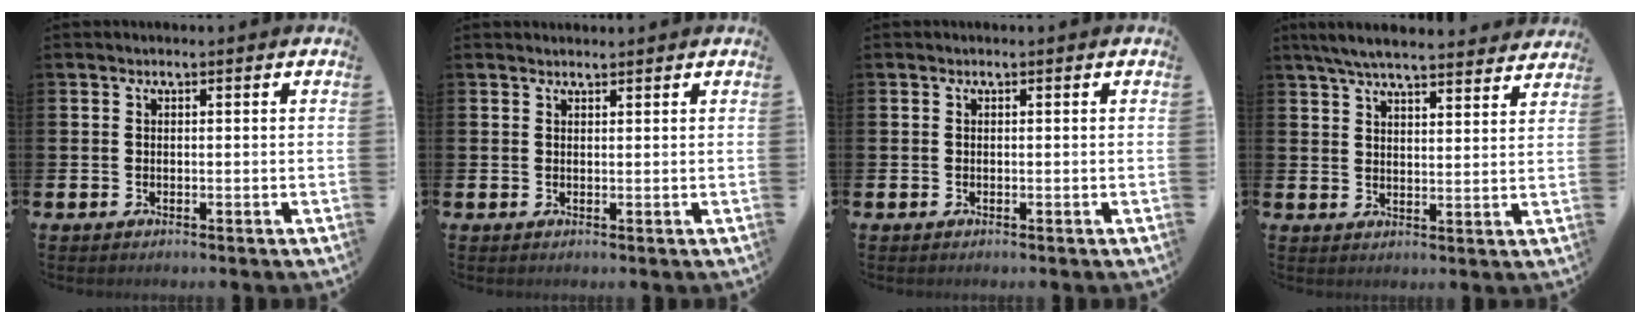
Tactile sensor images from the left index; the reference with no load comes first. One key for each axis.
{"total": 1.0, "fx": 1.0, "fy": 0.2, "fz": 0.0, "tx": 0.009, "ty": -0.002, "tz": 0.017}
{"total": 0.0}
{"total": 6.7, "fx": 6.3, "fy": 0.8, "fz": 2.0, "tx": -0.052, "ty": -0.029, "tz": 0.114}